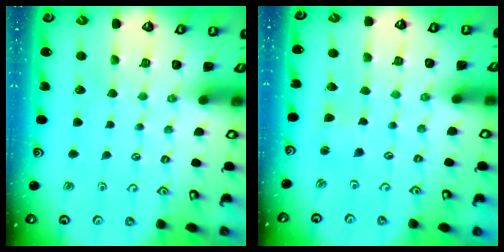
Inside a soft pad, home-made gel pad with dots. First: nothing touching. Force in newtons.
{"total": 1.3, "press": 1.2, "slide": 0.2}